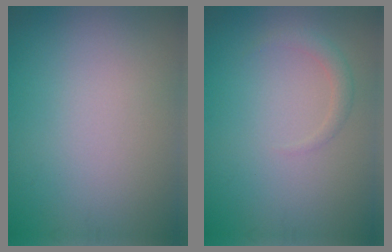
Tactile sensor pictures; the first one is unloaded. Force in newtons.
{"total": 1.3, "press": 1.3, "slide": 0.1}